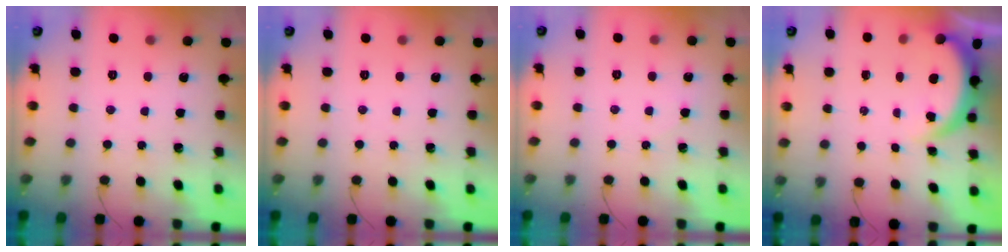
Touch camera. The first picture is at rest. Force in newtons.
{"total": 0.0}
{"total": 3.5, "press": 3.1, "slide": 1.6}
{"total": 3.8, "press": 3.8, "slide": 0.2}